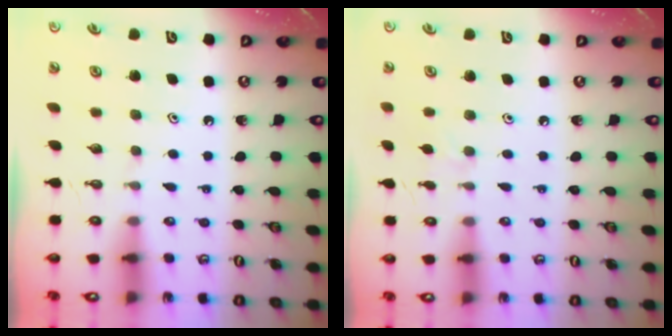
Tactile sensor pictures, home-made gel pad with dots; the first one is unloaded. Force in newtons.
{"total": 4.8, "press": 4.7, "slide": 0.7}